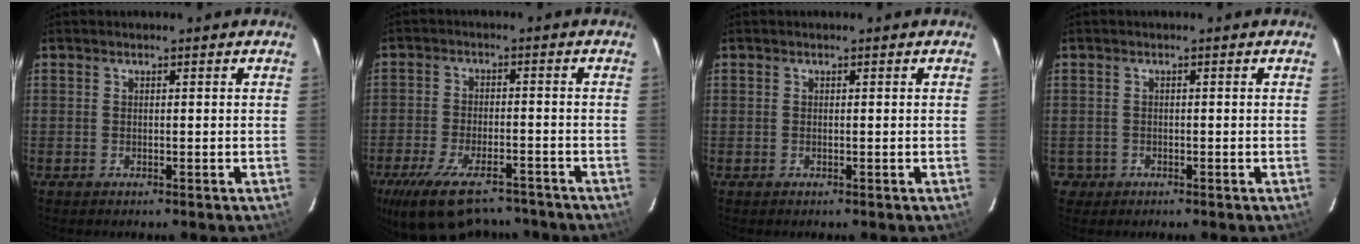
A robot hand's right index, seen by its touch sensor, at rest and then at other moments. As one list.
[{"total": 17.0, "force": [-12.7, 7.0, 8.9], "torque": [-0.189, -0.027, -0.198]}, {"total": 0.0}, {"total": 2.0, "force": [-0.5, 1.9, 0.2], "torque": [-0.004, 0.004, -0.004]}]